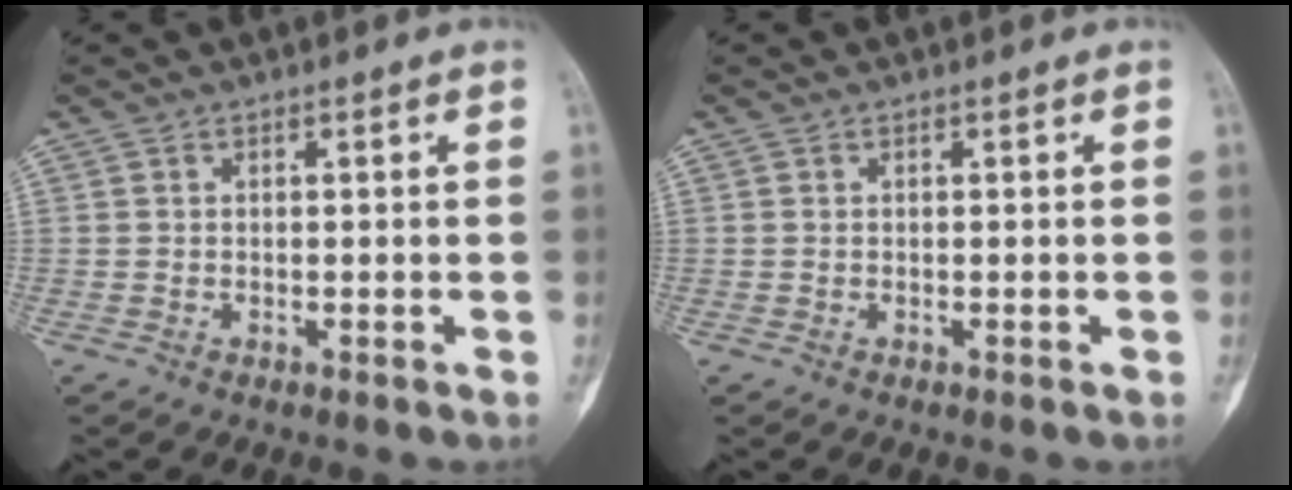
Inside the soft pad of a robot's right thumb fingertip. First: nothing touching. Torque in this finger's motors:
{"motor_torque": [-0.25, -0.06, -0.20, 0.23, 0.01]}